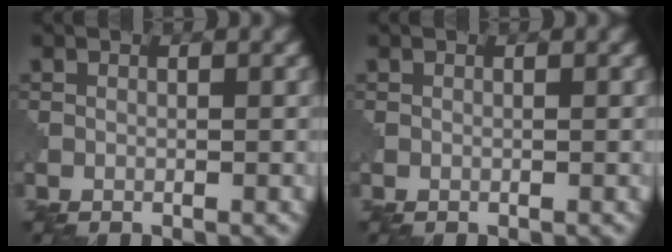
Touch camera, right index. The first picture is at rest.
{"total": 0.0}